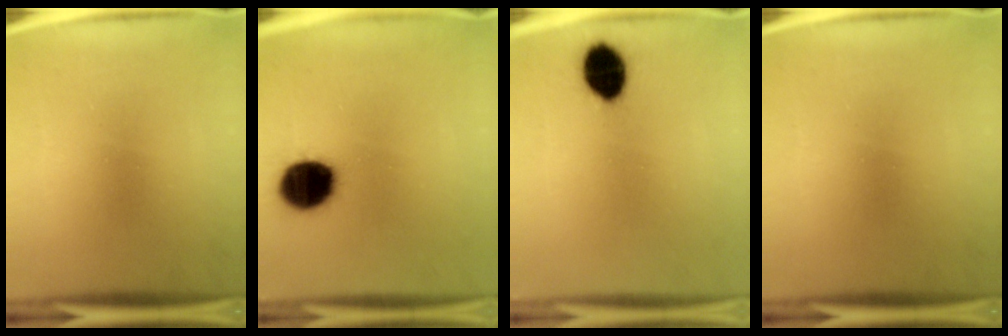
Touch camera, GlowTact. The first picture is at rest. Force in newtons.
{"total": 15.1}
{"total": 9.8}
{"total": 0.0}